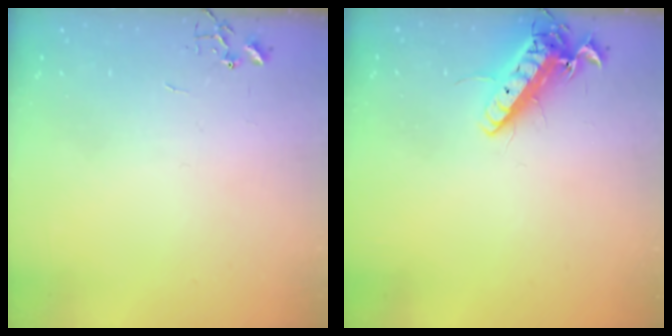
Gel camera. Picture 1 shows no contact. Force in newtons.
{"total": 15.0, "press": 14.8, "slide": 2.4}